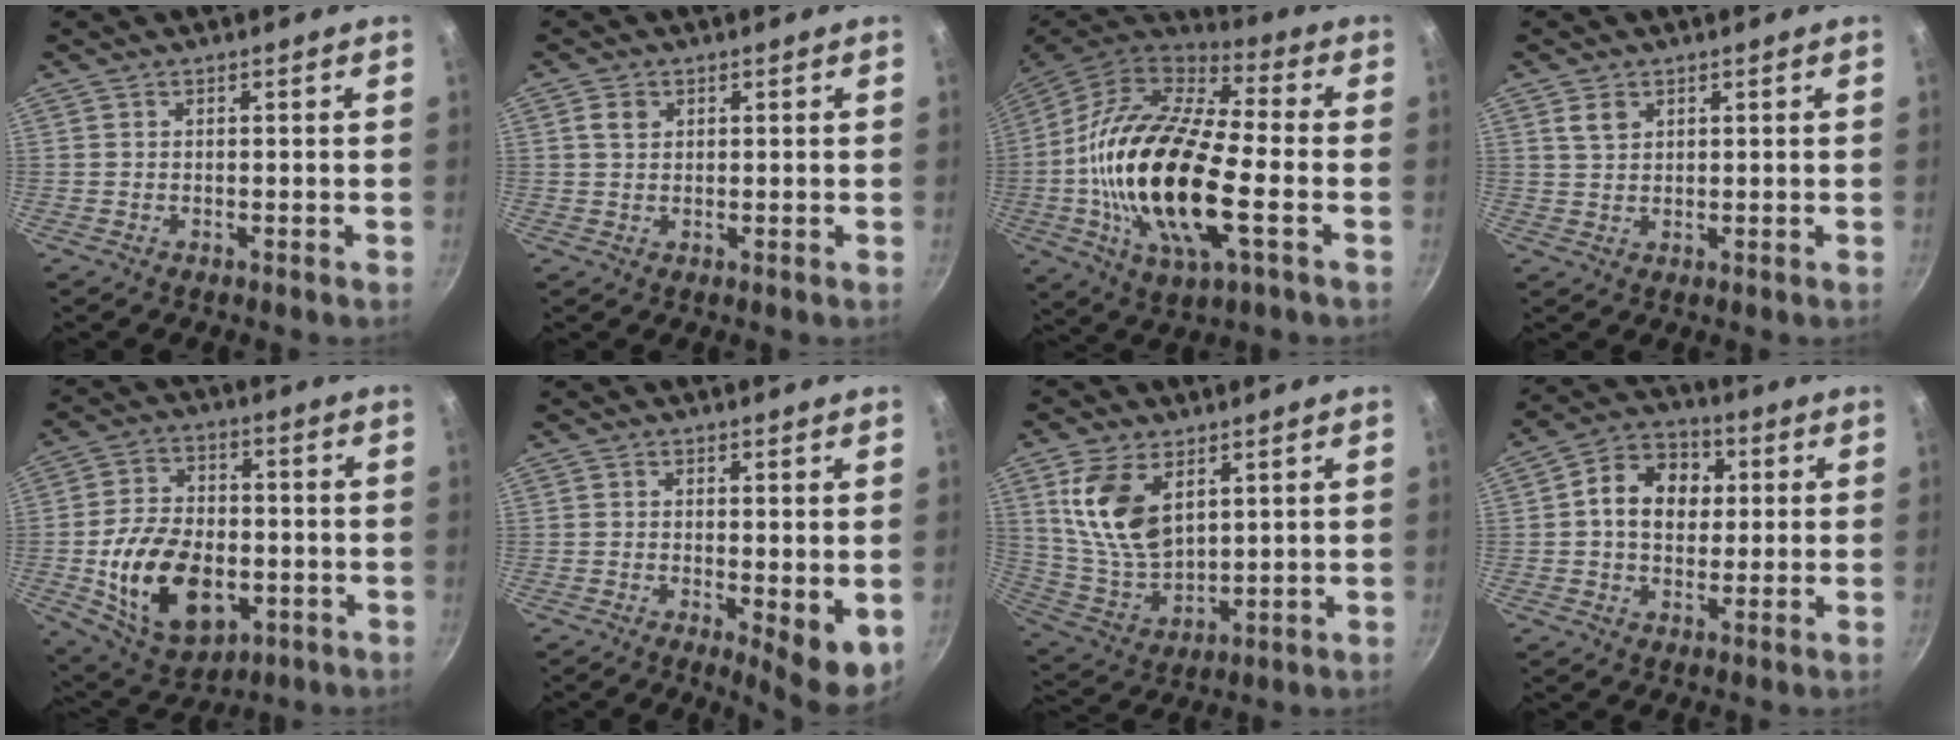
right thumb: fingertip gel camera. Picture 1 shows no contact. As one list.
[{"total": 2.4, "force": [0.9, 1.8, 1.3], "torque": [-0.017, 0.001, 0.018]}, {"total": 25.4, "force": [-3.8, 10.1, 23.0], "torque": [-0.440, 0.015, -0.082]}, {"total": 2.9, "force": [1.5, 2.0, 1.6], "torque": [-0.022, -0.003, 0.031]}, {"total": 18.7, "force": [-4.1, 12.0, 13.7], "torque": [-0.226, 0.015, -0.054]}, {"total": 6.5, "force": [-0.6, 1.9, 6.2], "torque": [-0.077, -0.016, -0.006]}, {"total": 13.5, "force": [5.1, 7.8, 9.7], "torque": [-0.174, -0.033, 0.113]}, {"total": 11.3, "force": [1.6, 8.7, 7.0], "torque": [-0.083, 0.014, 0.010]}]